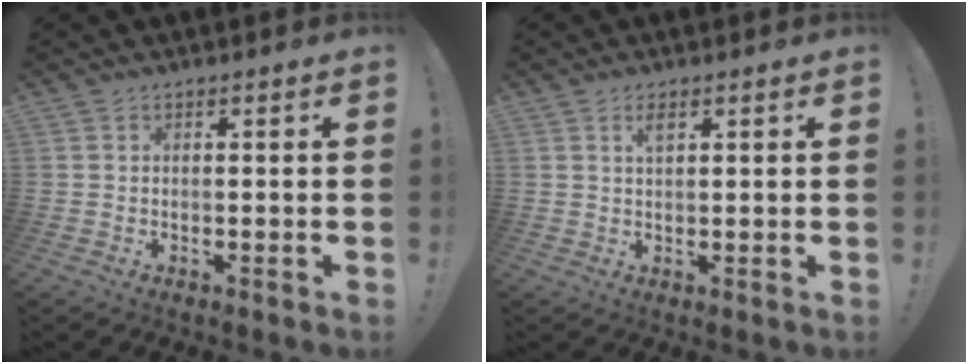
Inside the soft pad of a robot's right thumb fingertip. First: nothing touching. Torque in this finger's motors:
{"motor_torque": [-0.60, 0.55, 0.62, 0.06, -0.05]}